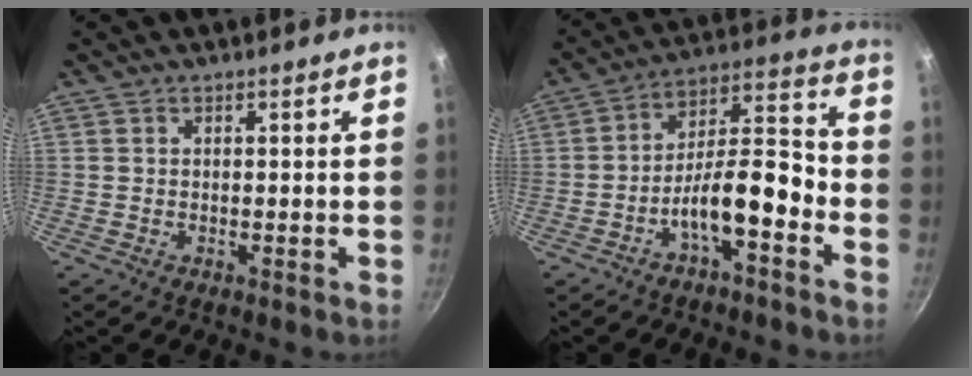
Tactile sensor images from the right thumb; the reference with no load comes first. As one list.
[{"total": 12.3, "force": [-5.0, 4.4, 10.3], "torque": [-0.168, 0.064, -0.085]}]